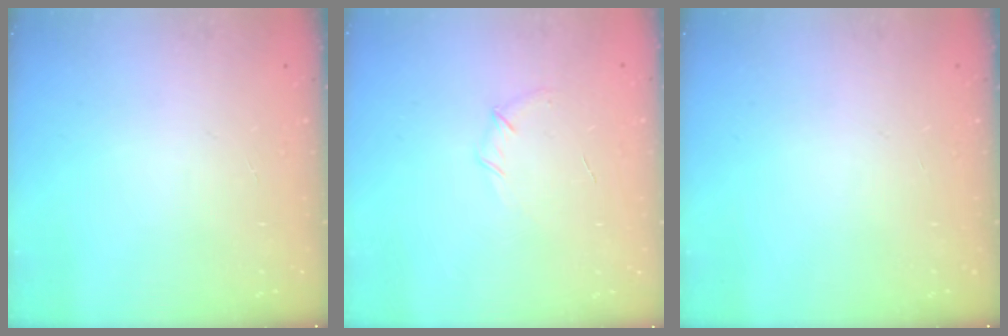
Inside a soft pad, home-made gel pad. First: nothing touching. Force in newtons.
{"total": 5.6, "press": 5.4, "slide": 1.6}
{"total": 0.0}